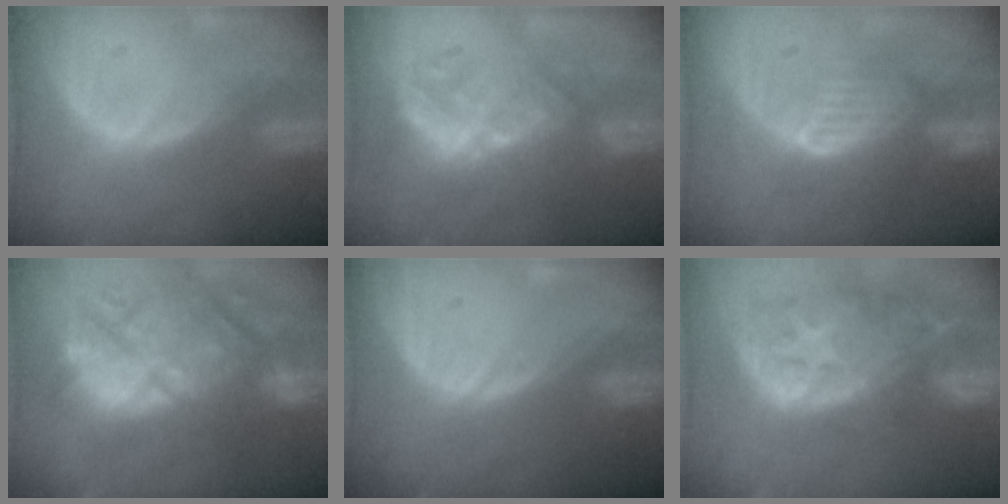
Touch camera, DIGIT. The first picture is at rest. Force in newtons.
{"total": 10.0, "press": 8.7, "slide": 5.1}
{"total": 7.7, "press": 7.7, "slide": 0.5}
{"total": 13.8, "press": 12.6, "slide": 5.6}
{"total": 0.0}
{"total": 14.1, "press": 11.4, "slide": 8.4}